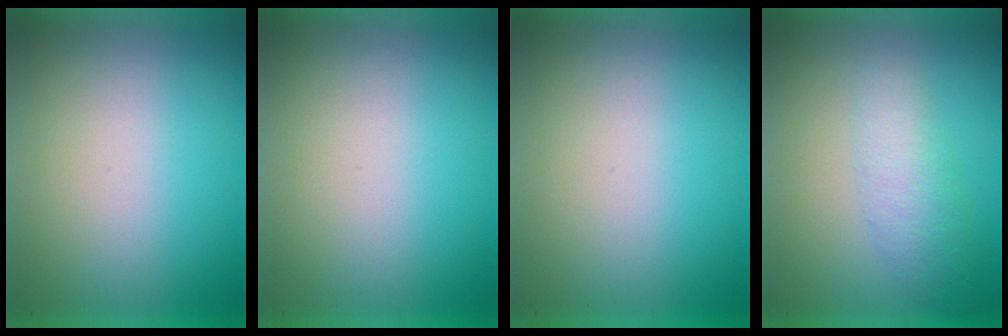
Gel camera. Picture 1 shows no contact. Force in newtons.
{"total": 0.0}
{"total": 0.0}
{"total": 2.2}